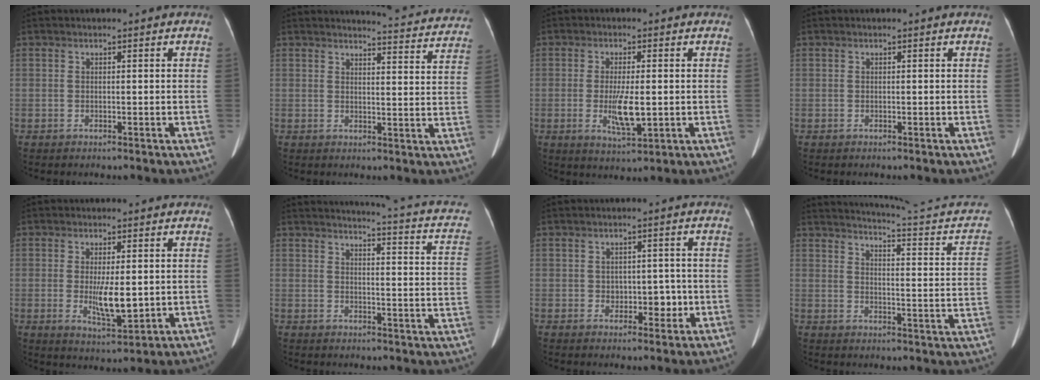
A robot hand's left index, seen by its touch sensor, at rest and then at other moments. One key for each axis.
{"total": 13.6, "fx": 13.4, "fy": 1.1, "fz": 2.0, "tx": -0.004, "ty": -0.065, "tz": 0.126}
{"total": 5.6, "fx": -0.9, "fy": 1.3, "fz": 5.4, "tx": -0.105, "ty": -0.015, "tz": -0.011}
{"total": 0.0}
{"total": 6.3, "fx": -0.4, "fy": 1.7, "fz": 6.1, "tx": -0.106, "ty": -0.016, "tz": 0.002}
{"total": 14.0, "fx": 11.1, "fy": 1.8, "fz": 8.4, "tx": -0.108, "ty": -0.043, "tz": 0.101}
{"total": 3.7, "fx": -0.8, "fy": 2.6, "fz": 2.5, "tx": -0.026, "ty": 0.007, "tz": -0.004}
{"total": 18.1, "fx": 16.9, "fy": 0.0, "fz": 6.5, "tx": -0.092, "ty": -0.069, "tz": 0.194}